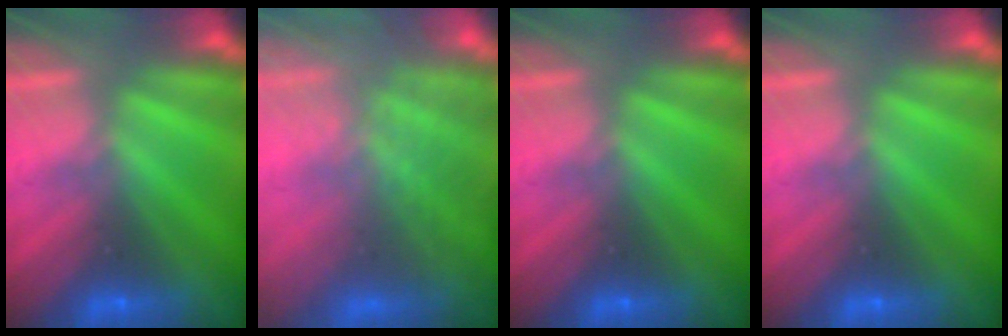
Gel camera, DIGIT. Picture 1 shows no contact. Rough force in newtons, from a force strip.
{"total": 9.8}
{"total": 0.0}
{"total": 0.0}